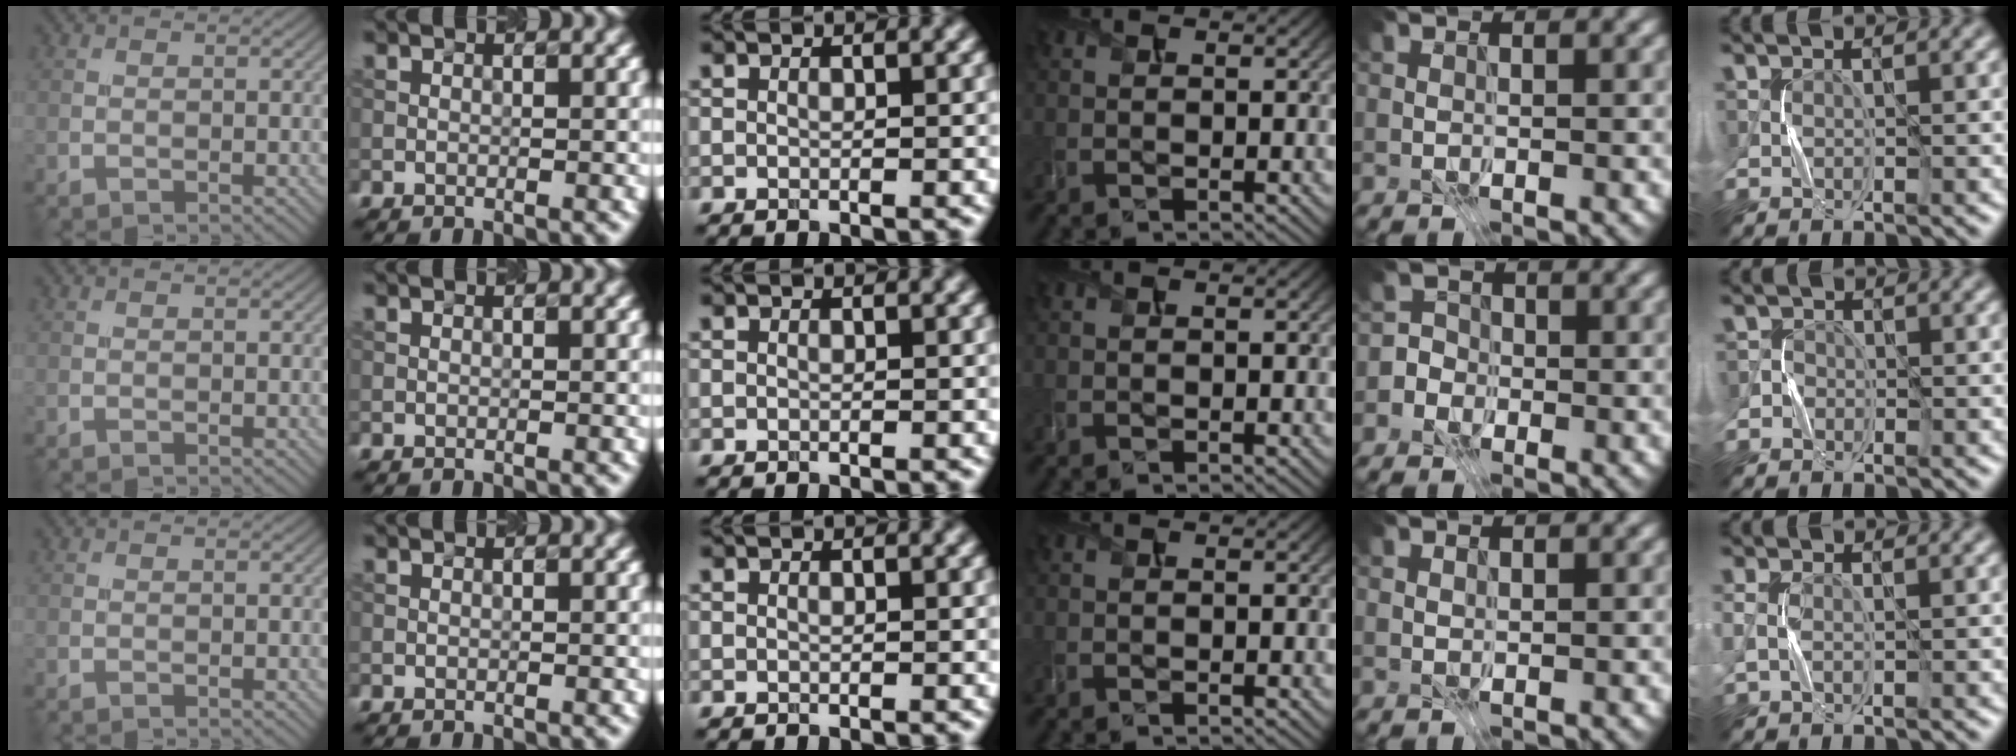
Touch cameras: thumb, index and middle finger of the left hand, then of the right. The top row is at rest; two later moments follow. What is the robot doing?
{"motion": "press", "object": "stapler"}